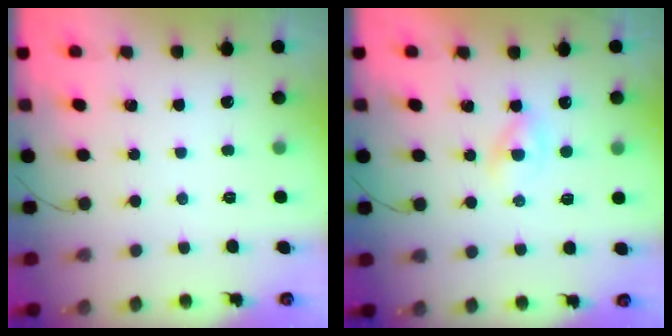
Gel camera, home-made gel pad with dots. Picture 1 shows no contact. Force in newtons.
{"total": 1.9, "press": 1.6, "slide": 0.9}